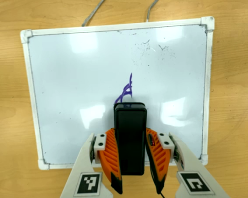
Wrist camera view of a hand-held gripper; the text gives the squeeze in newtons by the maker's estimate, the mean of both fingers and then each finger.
{"total": 8.3, "left": 6.0, "right": 10.7}